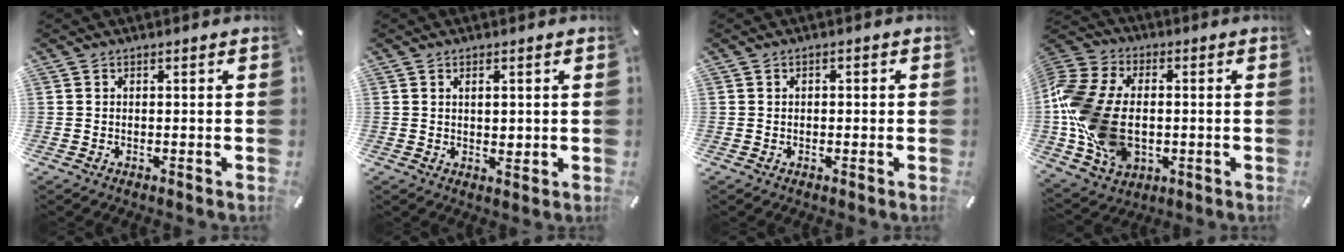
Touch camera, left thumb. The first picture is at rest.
{"total": 2.0, "force": [0.5, 1.0, 1.6], "torque": [-0.026, 0.000, 0.006]}
{"total": 1.1, "force": [-0.2, 0.8, 0.6], "torque": [-0.012, 0.006, -0.007]}
{"total": 18.8, "force": [-1.4, 13.6, 12.9], "torque": [-0.296, 0.012, -0.023]}